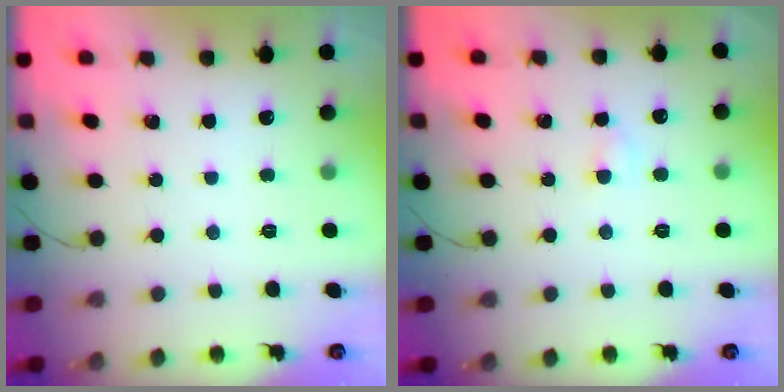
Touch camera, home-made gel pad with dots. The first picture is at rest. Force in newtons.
{"total": 2.7, "press": 2.5, "slide": 1.0}